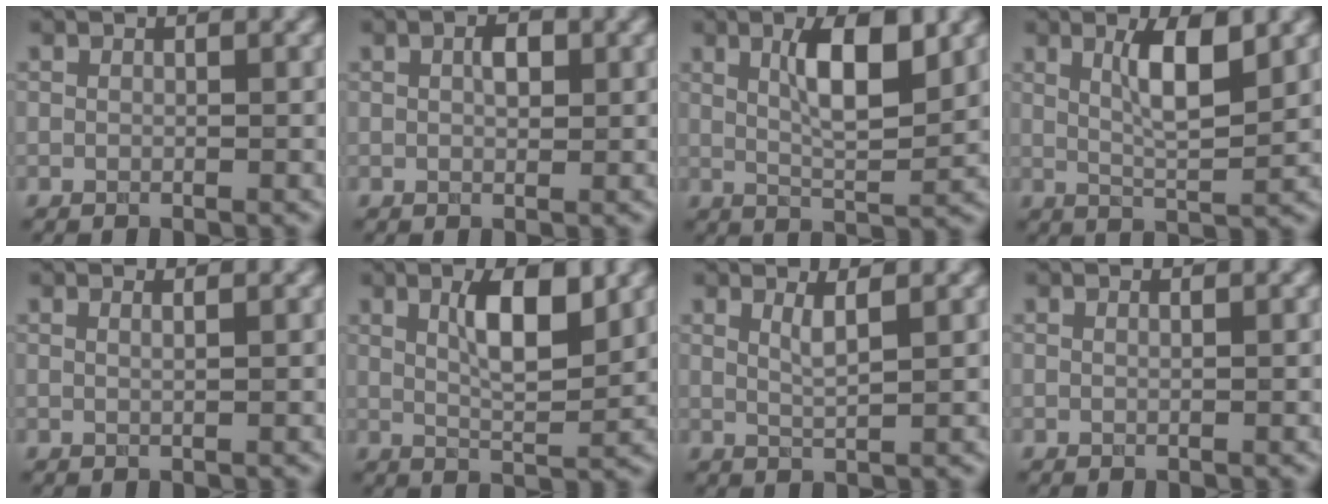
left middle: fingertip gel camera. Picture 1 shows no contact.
{"total": 1.2, "force": [0.1, 0.5, 1.1], "torque": [-0.022, 0.006, 0.012]}
{"total": 5.7, "force": [1.8, 1.4, 5.2], "torque": [-0.089, 0.002, 0.043]}
{"total": 4.4, "force": [1.5, 0.8, 4.1], "torque": [-0.075, -0.002, 0.039]}
{"total": 0.9, "force": [0.4, 0.4, 0.7], "torque": [0.001, 0.005, 0.002]}
{"total": 5.1, "force": [1.7, 1.3, 4.6], "torque": [-0.081, 0.001, 0.042]}
{"total": 1.6, "force": [0.6, 0.2, 1.4], "torque": [-0.022, 0.000, 0.022]}
{"total": 0.0}